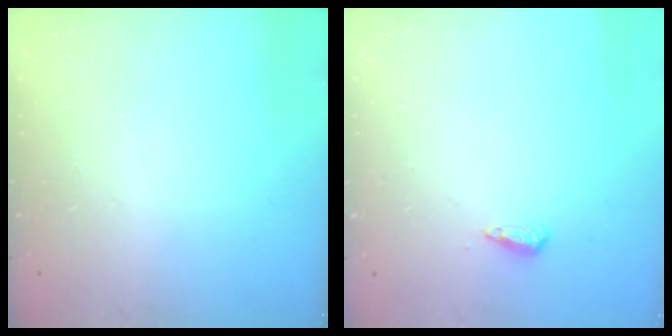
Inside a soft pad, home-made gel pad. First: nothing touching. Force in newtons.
{"total": 5.3, "press": 5.2, "slide": 1.1}